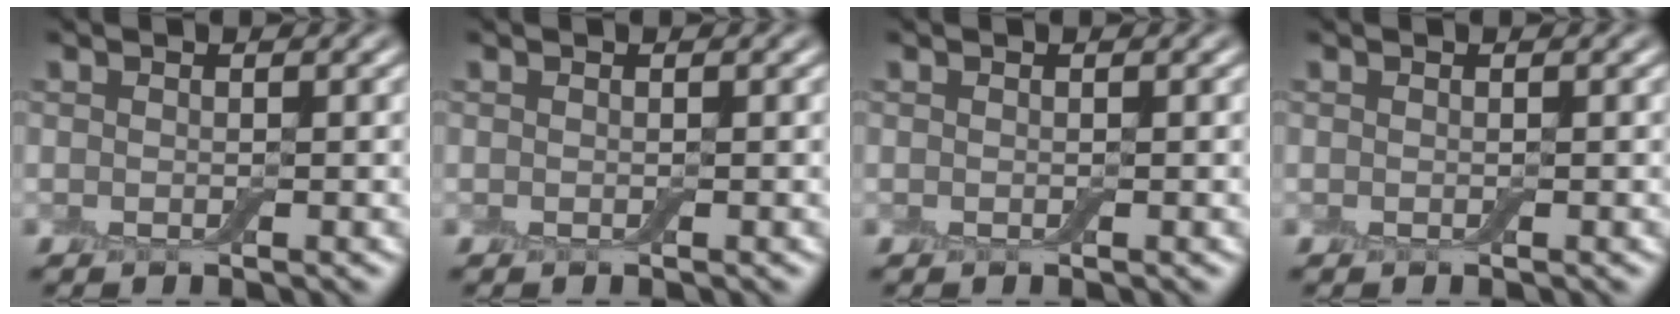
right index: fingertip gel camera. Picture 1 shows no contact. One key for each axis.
{"total": 0.0}
{"total": 0.0}
{"total": 0.0}